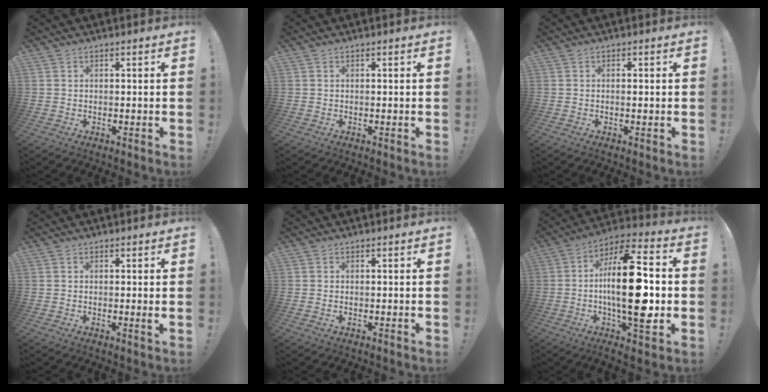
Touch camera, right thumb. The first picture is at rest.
{"total": 0.0}
{"total": 0.9, "force": [-0.3, -0.1, 0.8], "torque": [-0.010, -0.003, -0.007]}
{"total": 0.8, "force": [0.2, 0.0, 0.8], "torque": [-0.007, -0.002, 0.001]}
{"total": 0.0}
{"total": 23.0, "force": [-2.4, 6.0, 22.0], "torque": [-0.407, 0.002, -0.049]}